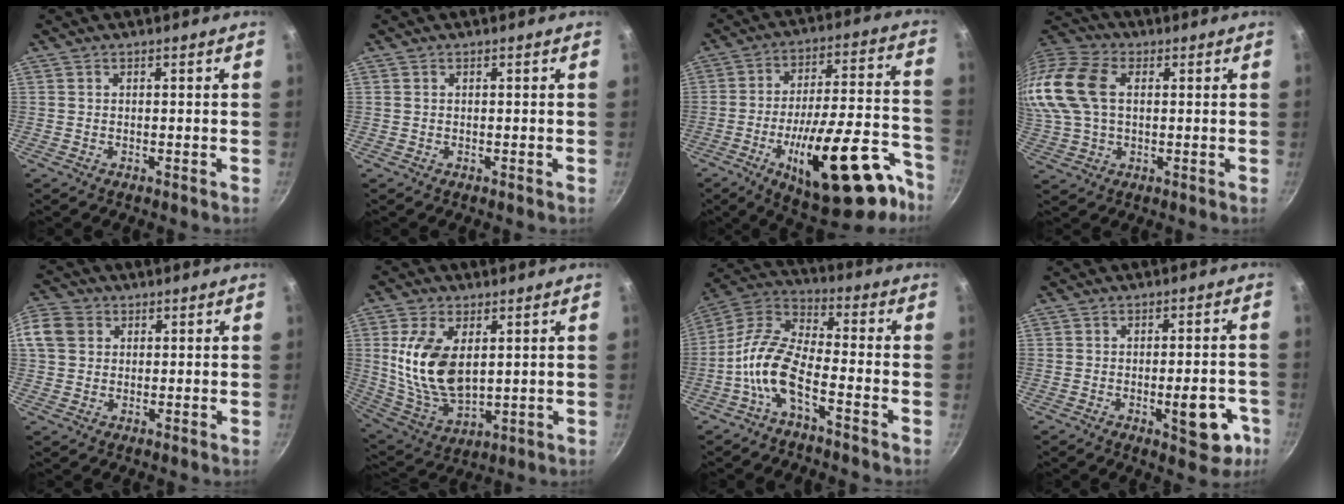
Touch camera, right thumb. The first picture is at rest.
{"total": 0.0}
{"total": 26.3, "force": [-13.3, 9.8, 20.4], "torque": [-0.260, 0.069, -0.195]}
{"total": 18.5, "force": [3.3, 12.5, 13.2], "torque": [-0.302, 0.029, 0.054]}
{"total": 9.2, "force": [2.3, 7.6, 4.5], "torque": [-0.087, 0.010, 0.031]}
{"total": 14.8, "force": [3.0, 8.4, 11.8], "torque": [-0.221, -0.027, 0.070]}
{"total": 10.6, "force": [-4.7, 4.0, 8.6], "torque": [-0.179, 0.049, -0.105]}
{"total": 8.9, "force": [-3.1, 3.8, 7.5], "torque": [-0.067, 0.019, -0.032]}